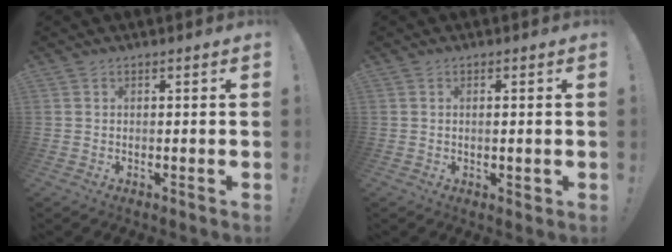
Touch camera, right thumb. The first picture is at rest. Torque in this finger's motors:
{"motor_torque": [0.00, -0.15, 0.05, -0.05, -0.02]}